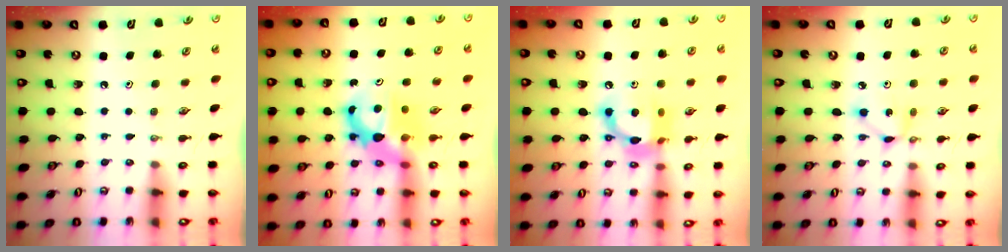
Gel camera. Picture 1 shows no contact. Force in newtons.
{"total": 8.6, "press": 8.6, "slide": 0.5}
{"total": 12.7, "press": 12.7, "slide": 0.6}
{"total": 3.9, "press": 3.9, "slide": 0.2}